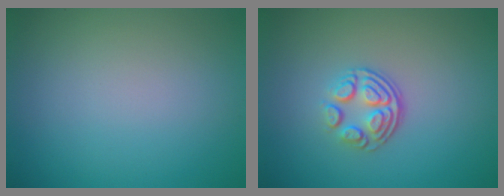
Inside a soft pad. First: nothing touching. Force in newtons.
{"total": 3.6, "press": 2.5, "slide": 2.6}